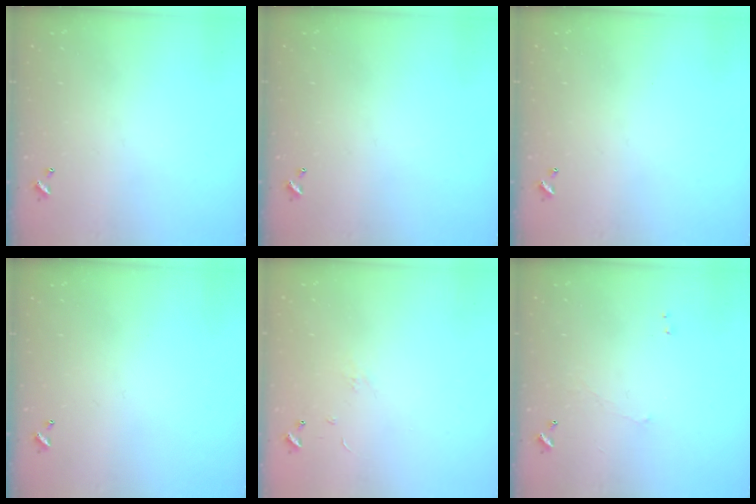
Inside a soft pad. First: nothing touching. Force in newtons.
{"total": 0.0}
{"total": 0.0}
{"total": 0.0}
{"total": 3.9, "press": 3.8, "slide": 0.8}
{"total": 0.7, "press": 0.5, "slide": 0.5}